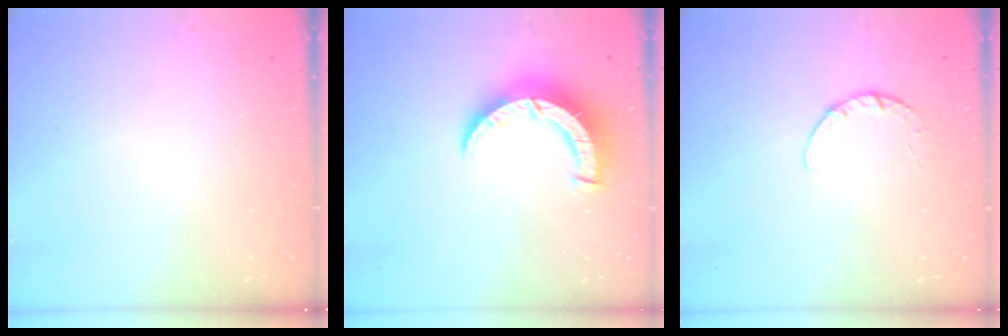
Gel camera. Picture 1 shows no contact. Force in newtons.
{"total": 8.8, "press": 8.8, "slide": 1.1}
{"total": 2.7, "press": 2.7, "slide": 0.4}